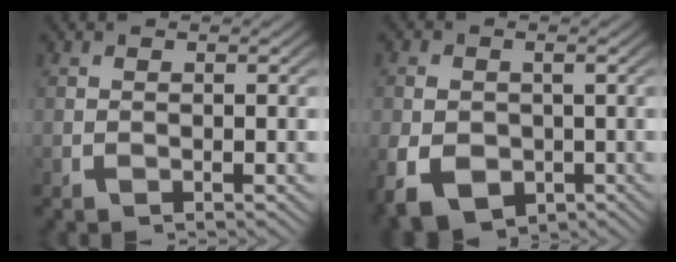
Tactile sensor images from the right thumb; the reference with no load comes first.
{"total": 6.5, "force": [-2.5, 4.7, 3.6], "torque": [-0.082, -0.039, -0.021]}